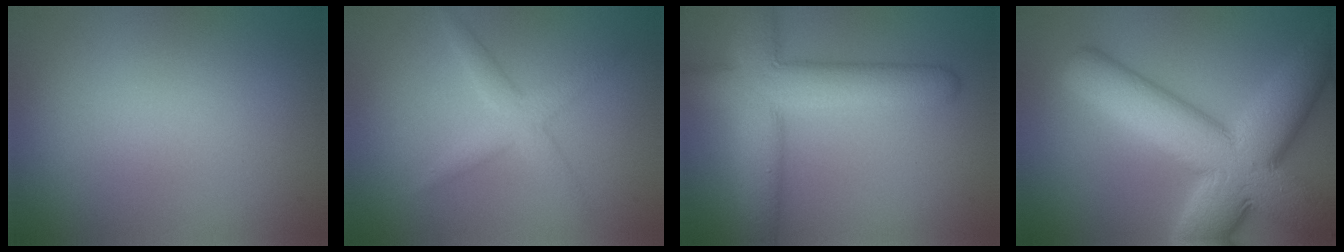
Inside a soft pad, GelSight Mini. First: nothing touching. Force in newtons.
{"total": 2.6, "press": 2.6, "slide": 0.1}
{"total": 8.7, "press": 8.7, "slide": 0.3}
{"total": 13.1, "press": 13.1, "slide": 0.4}